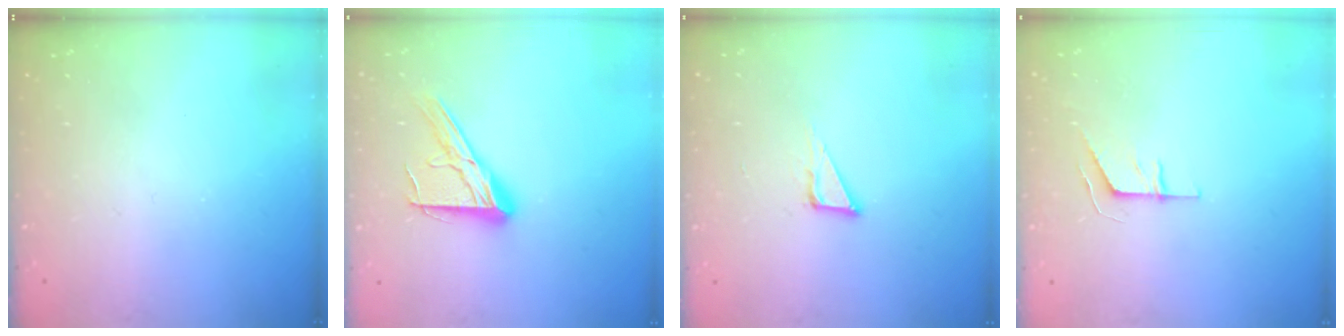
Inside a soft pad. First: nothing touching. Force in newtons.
{"total": 13.9, "press": 13.8, "slide": 1.3}
{"total": 6.4, "press": 6.4, "slide": 0.4}
{"total": 4.5, "press": 4.5, "slide": 0.3}